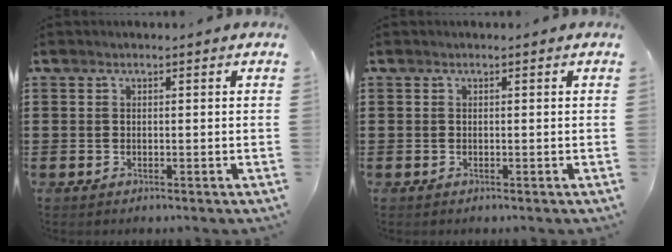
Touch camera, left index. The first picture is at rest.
{"total": 0.0}